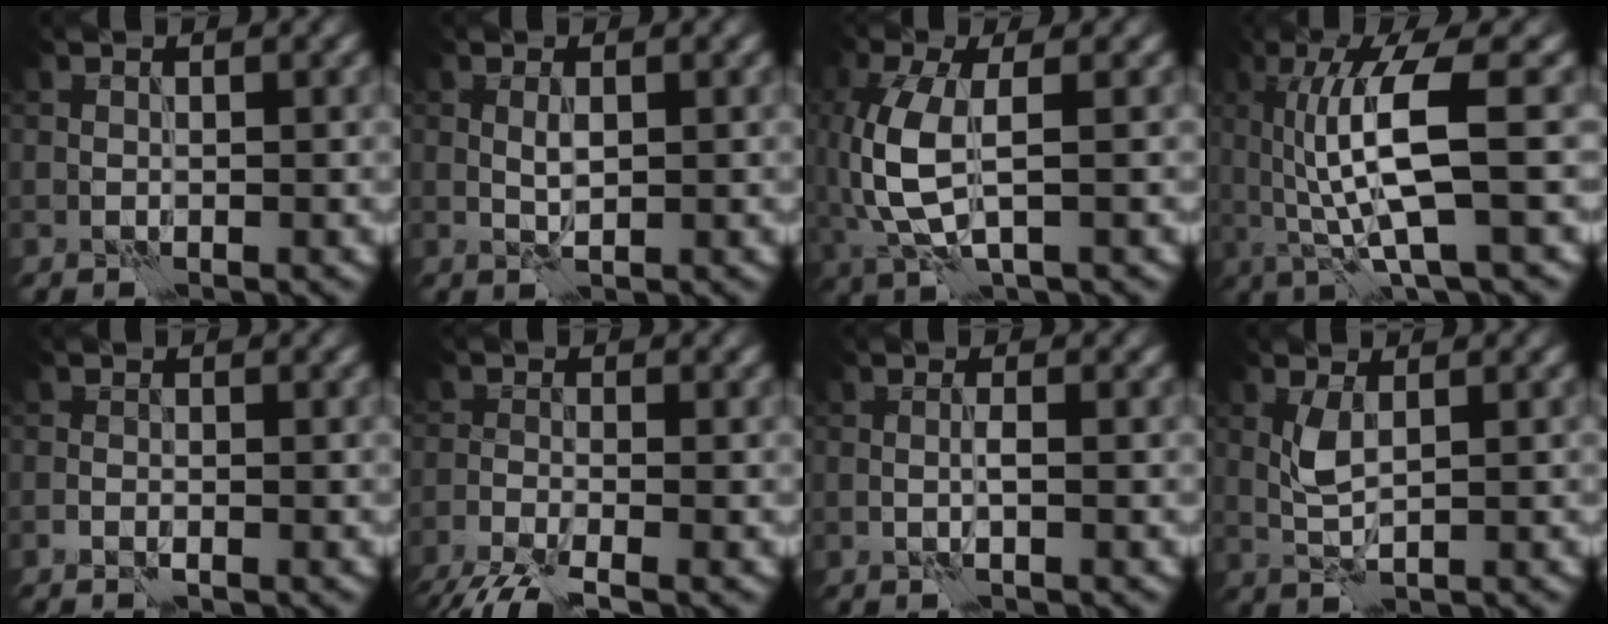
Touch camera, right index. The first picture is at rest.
{"total": 1.1, "force": [0.2, 0.3, 1.1], "torque": [-0.023, 0.000, 0.005]}
{"total": 5.7, "force": [-0.2, 2.4, 5.2], "torque": [-0.142, -0.005, -0.001]}
{"total": 7.7, "force": [0.6, 1.6, 7.5], "torque": [-0.136, -0.004, 0.016]}
{"total": 0.9, "force": [-0.6, 0.2, 0.6], "torque": [-0.015, 0.000, -0.013]}
{"total": 5.3, "force": [-4.1, 1.0, 3.2], "torque": [-0.060, -0.022, -0.085]}
{"total": 0.9, "force": [-0.2, -0.1, 0.8], "torque": [-0.016, 0.003, -0.007]}
{"total": 2.2, "force": [0.5, 0.7, 2.0], "torque": [-0.049, 0.003, 0.011]}